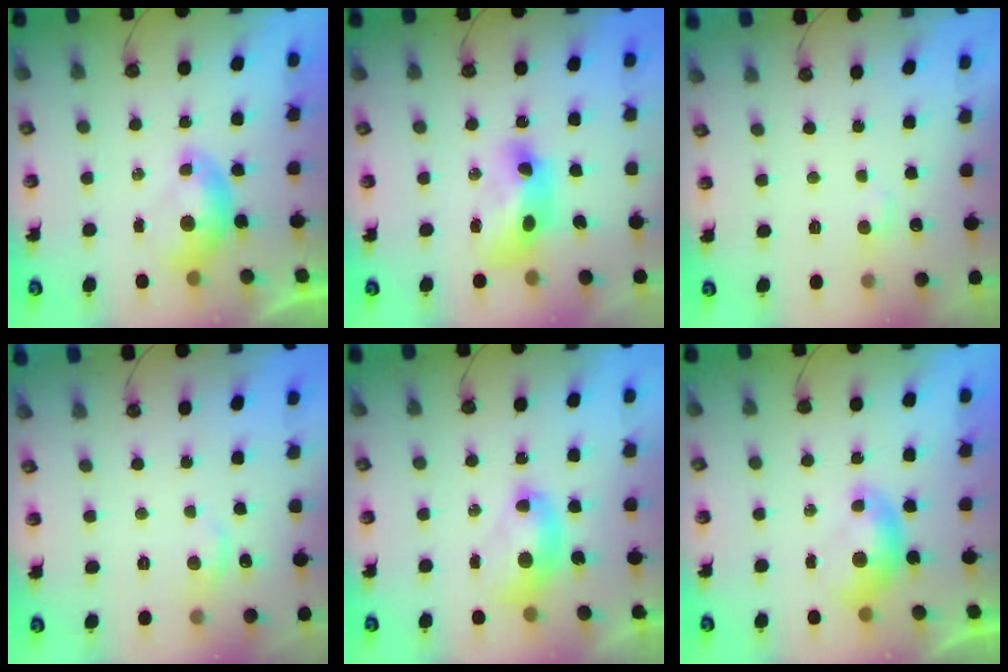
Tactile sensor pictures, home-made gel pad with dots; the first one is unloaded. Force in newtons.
{"total": 8.7, "press": 8.6, "slide": 0.9}
{"total": 1.8, "press": 1.7, "slide": 0.5}
{"total": 2.1, "press": 2.0, "slide": 0.8}
{"total": 2.7, "press": 2.7, "slide": 0.1}
{"total": 0.0}